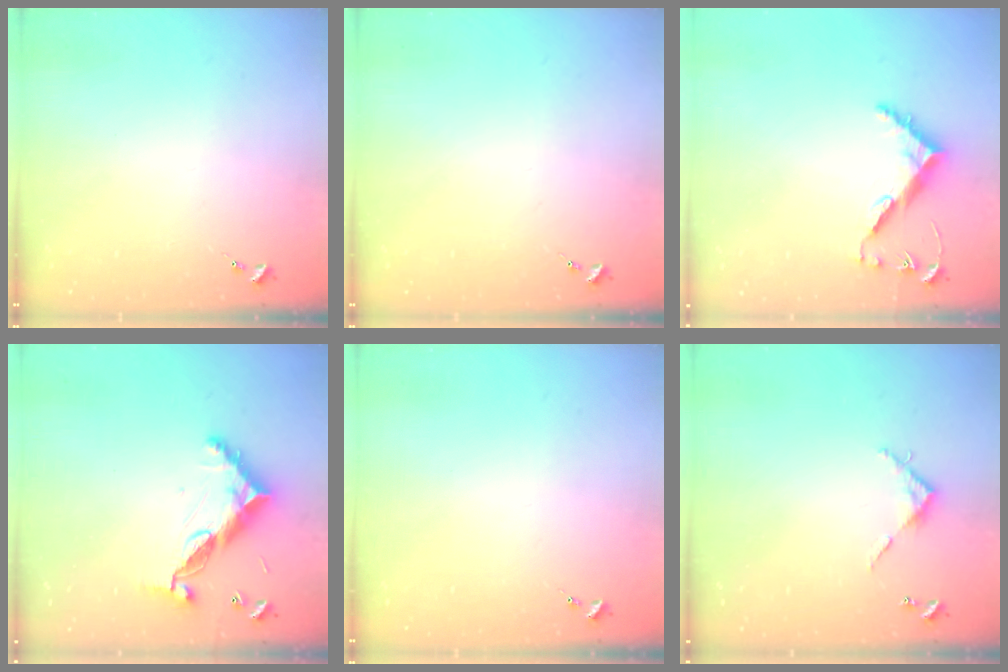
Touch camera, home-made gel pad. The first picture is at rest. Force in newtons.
{"total": 0.0}
{"total": 8.2, "press": 8.1, "slide": 0.6}
{"total": 11.5, "press": 11.4, "slide": 1.0}
{"total": 0.0}
{"total": 4.5, "press": 4.5, "slide": 0.4}